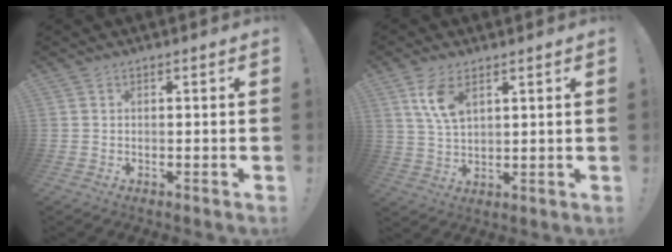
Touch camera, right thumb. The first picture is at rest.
{"total": 8.3, "force": [4.2, 4.2, 5.8], "torque": [-0.102, -0.016, 0.075]}